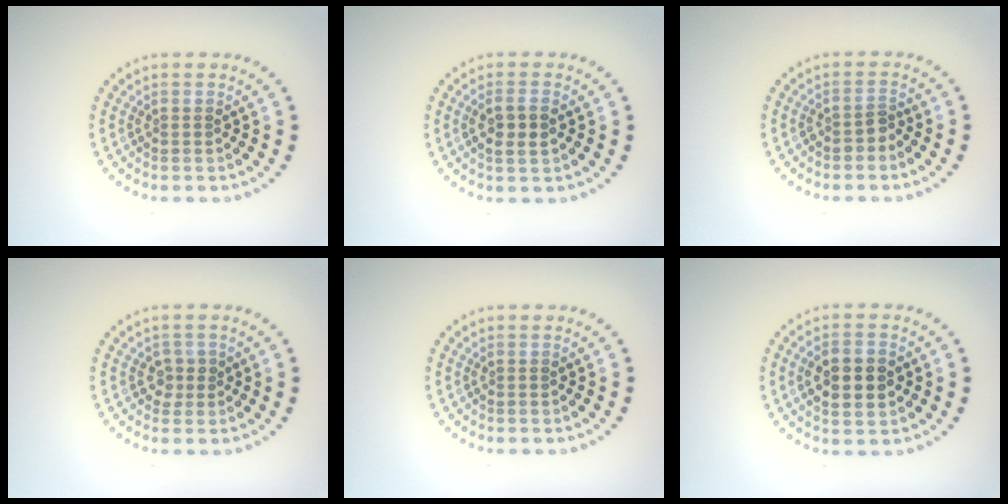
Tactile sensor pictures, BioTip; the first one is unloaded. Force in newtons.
{"total": 2.4, "press": 2.3, "slide": 0.6}
{"total": 1.4, "press": 1.1, "slide": 0.8}
{"total": 1.3, "press": 1.2, "slide": 0.6}
{"total": 0.0}
{"total": 3.7, "press": 3.7, "slide": 0.3}